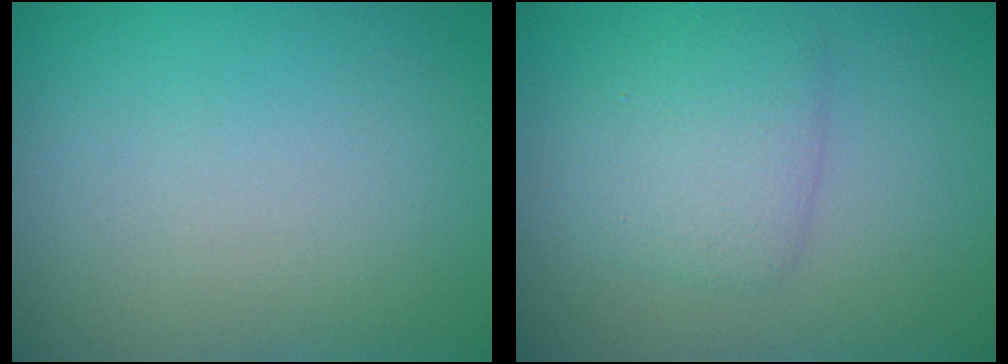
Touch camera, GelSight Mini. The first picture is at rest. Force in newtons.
{"total": 2.9, "press": 2.9, "slide": 0.1}